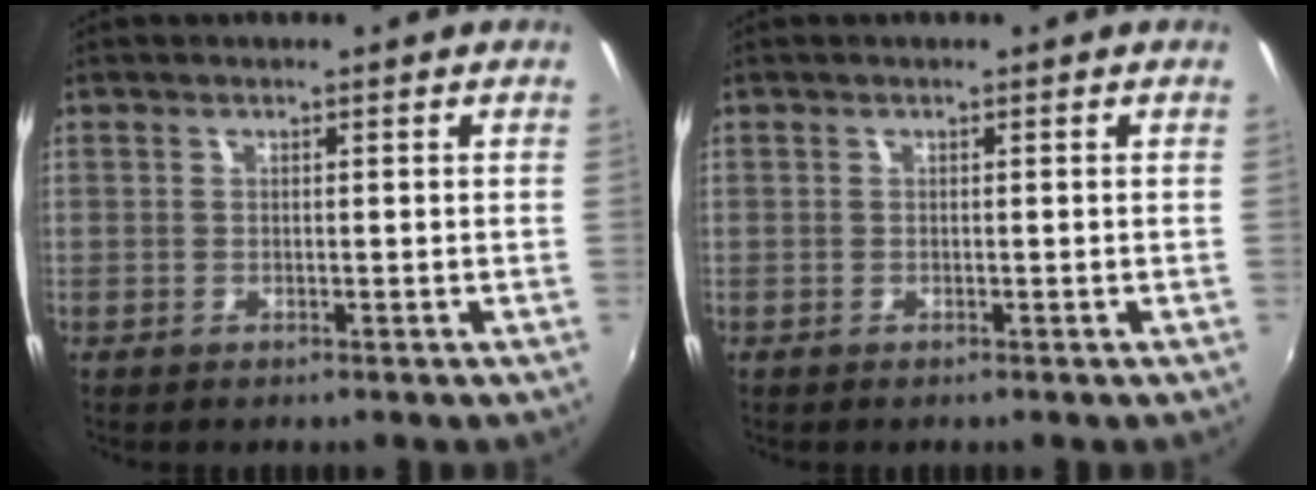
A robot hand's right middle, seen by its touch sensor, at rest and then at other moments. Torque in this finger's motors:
{"motor_torque": [-0.20, -0.07, -0.02, 0.01]}